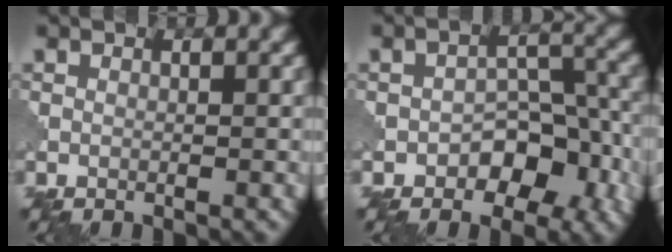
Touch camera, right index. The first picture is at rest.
{"total": 5.5, "force": [-2.3, 3.5, 3.6], "torque": [-0.032, 0.004, -0.037]}